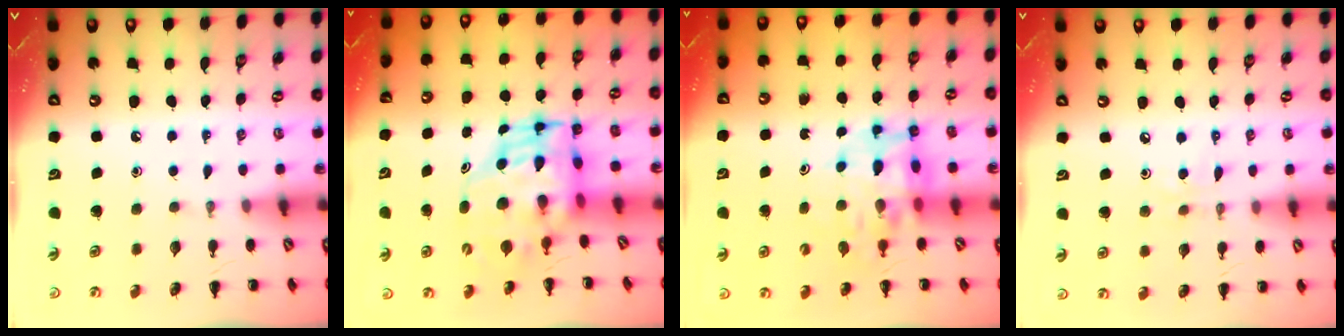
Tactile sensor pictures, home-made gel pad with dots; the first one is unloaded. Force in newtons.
{"total": 6.9, "press": 6.6, "slide": 1.9}
{"total": 13.0, "press": 12.4, "slide": 3.8}
{"total": 2.2, "press": 2.1, "slide": 0.6}